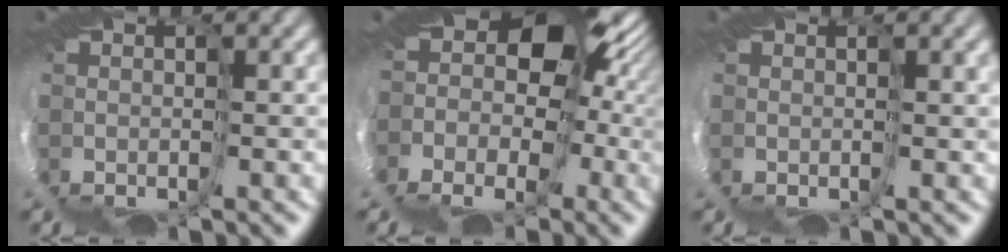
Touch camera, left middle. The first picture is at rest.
{"total": 9.2, "force": [0.0, 6.3, 6.8], "torque": [-0.126, -0.004, 0.011]}
{"total": 1.2, "force": [0.9, -0.9, 0.2], "torque": [-0.007, 0.005, 0.019]}